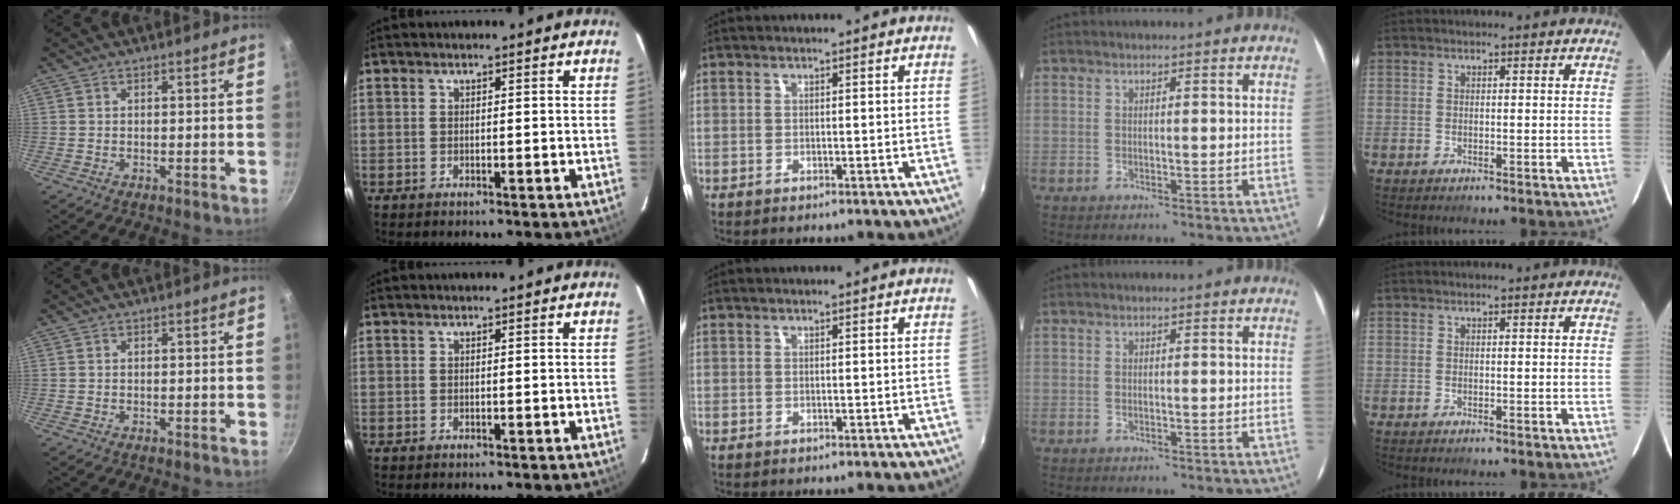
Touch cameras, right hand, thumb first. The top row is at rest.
{}